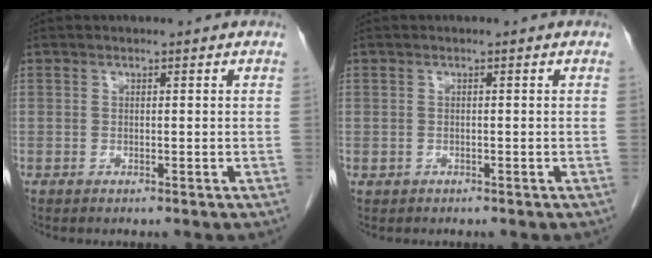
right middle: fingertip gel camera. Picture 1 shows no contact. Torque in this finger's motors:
{"motor_torque": [0.38, -0.20, 0.00, 0.01]}